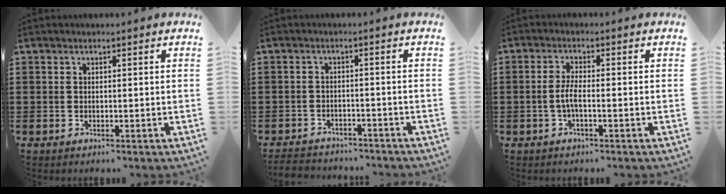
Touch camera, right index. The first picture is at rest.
{"total": 2.7, "force": [-2.7, 0.3, -0.1], "torque": [-0.014, -0.005, -0.061]}
{"total": 3.1, "force": [-0.9, 0.6, 2.9], "torque": [-0.074, -0.006, -0.025]}